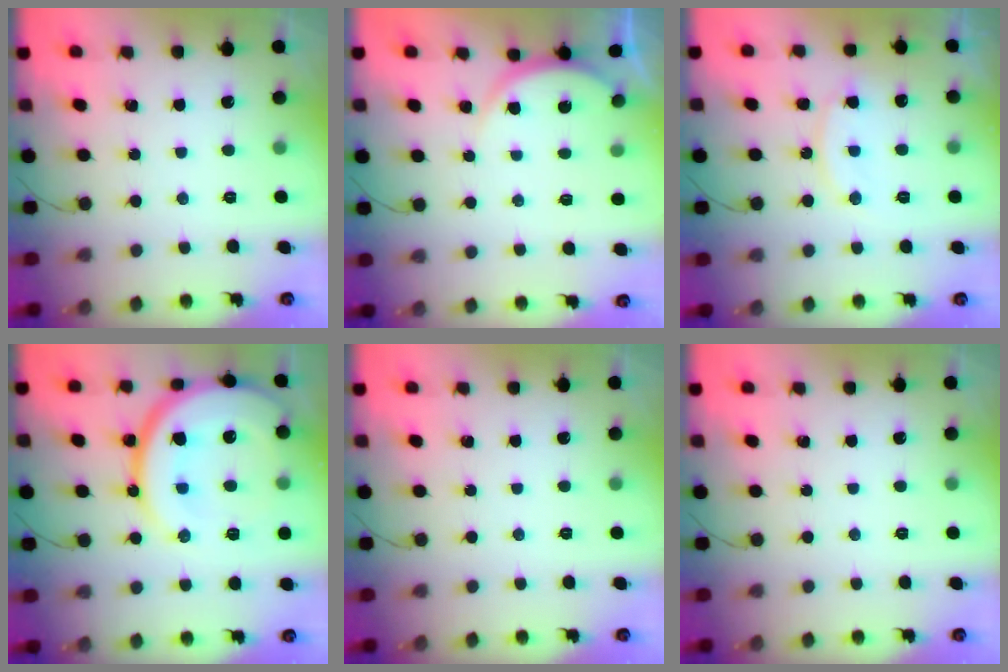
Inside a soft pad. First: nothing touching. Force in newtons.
{"total": 5.5, "press": 5.5, "slide": 0.4}
{"total": 11.0, "press": 11.0, "slide": 0.8}
{"total": 23.2, "press": 23.1, "slide": 2.2}
{"total": 0.0}
{"total": 0.0}